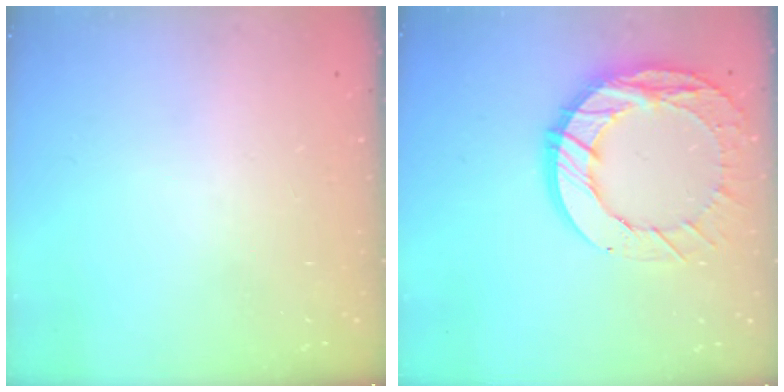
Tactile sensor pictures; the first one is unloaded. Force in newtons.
{"total": 18.3, "press": 18.3, "slide": 1.6}